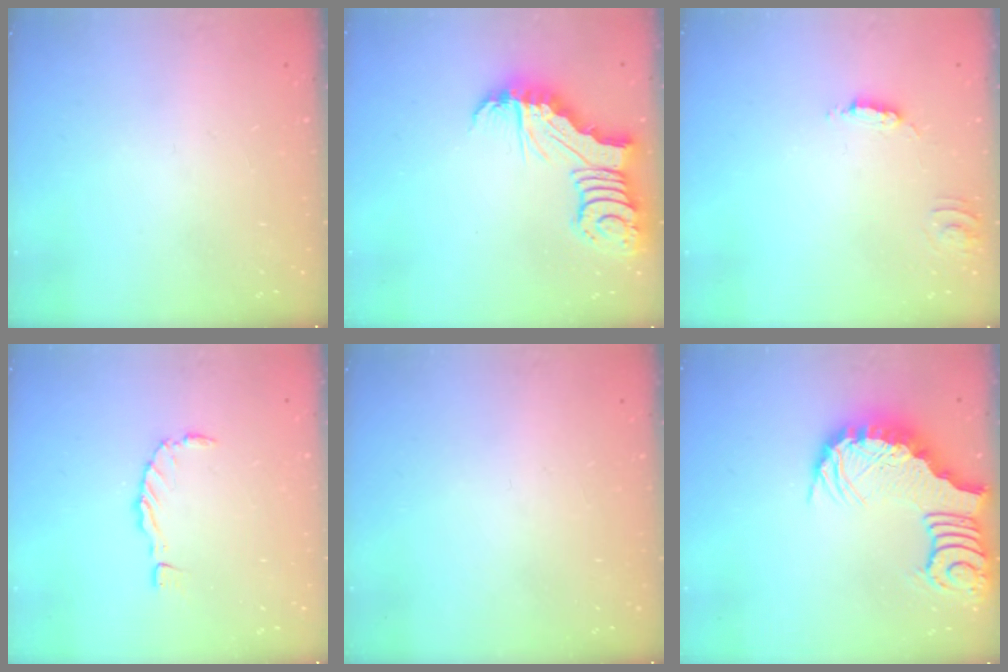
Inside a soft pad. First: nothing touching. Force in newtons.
{"total": 6.8, "press": 6.8, "slide": 0.9}
{"total": 2.5, "press": 2.5, "slide": 0.1}
{"total": 0.0}
{"total": 0.0}
{"total": 3.8, "press": 3.7, "slide": 0.7}